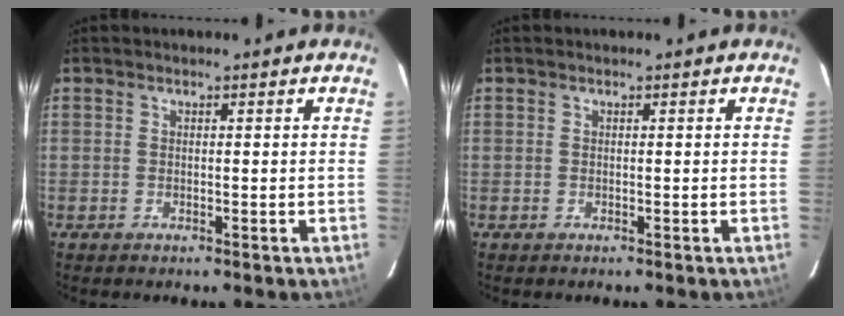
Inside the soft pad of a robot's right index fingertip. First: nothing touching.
{"total": 0.0}